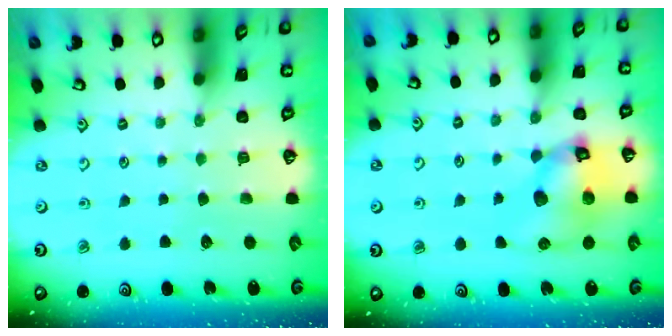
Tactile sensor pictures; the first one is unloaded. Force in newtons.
{"total": 12.9, "press": 12.8, "slide": 1.9}